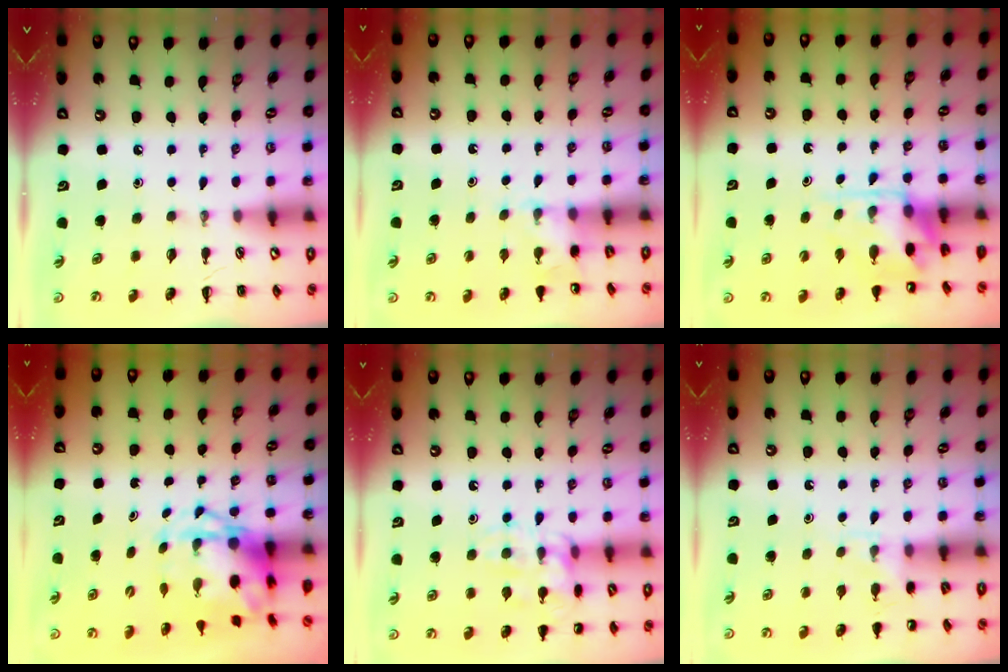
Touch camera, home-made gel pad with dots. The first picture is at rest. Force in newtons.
{"total": 4.9, "press": 4.8, "slide": 1.0}
{"total": 5.0, "press": 4.9, "slide": 1.0}
{"total": 4.0, "press": 3.9, "slide": 1.0}
{"total": 13.5, "press": 13.5, "slide": 0.9}
{"total": 4.6, "press": 4.4, "slide": 1.4}